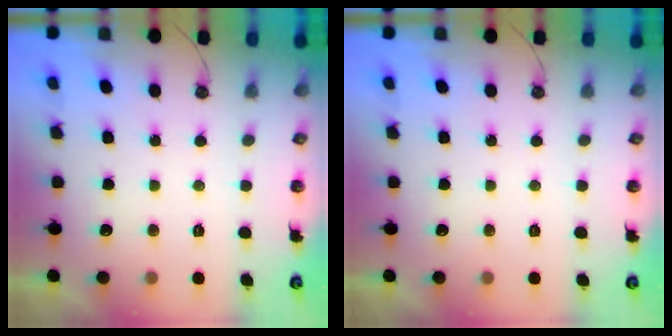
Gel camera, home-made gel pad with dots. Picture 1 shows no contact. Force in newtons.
{"total": 0.0}